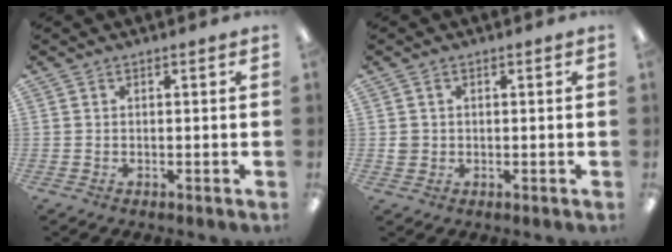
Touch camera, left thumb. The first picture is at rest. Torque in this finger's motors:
{"motor_torque": [-0.17, 0.62, 0.43, -0.17, -0.02]}